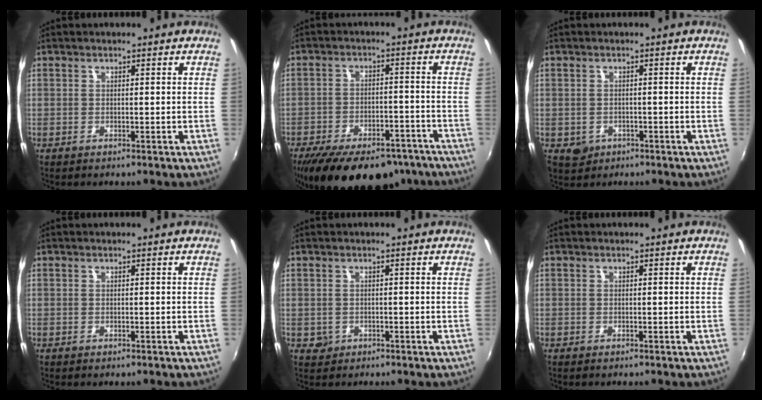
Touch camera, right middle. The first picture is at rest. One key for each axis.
{"total": 21.7, "fx": -16.6, "fy": 9.3, "fz": 10.4, "tx": -0.202, "ty": -0.010, "tz": -0.222}
{"total": 3.2, "fx": -1.1, "fy": 2.9, "fz": 1.0, "tx": -0.026, "ty": -0.004, "tz": -0.010}
{"total": 0.0}
{"total": 1.8, "fx": -0.5, "fy": 1.7, "fz": 0.3, "tx": -0.007, "ty": -0.003, "tz": -0.004}
{"total": 0.0}